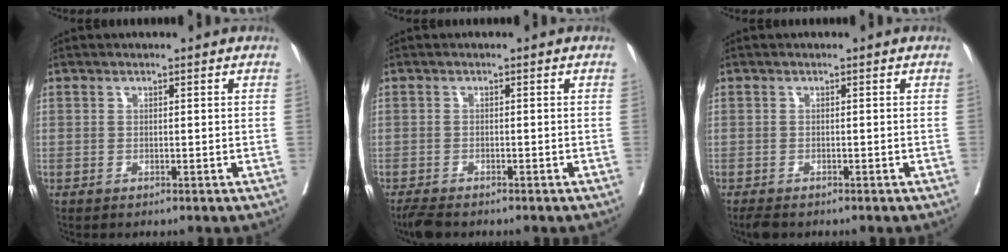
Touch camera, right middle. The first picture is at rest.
{"total": 3.0, "force": [-2.6, 0.7, 1.4], "torque": [-0.028, -0.010, -0.044]}
{"total": 1.8, "force": [-1.5, 0.6, 0.8], "torque": [-0.019, -0.007, -0.023]}